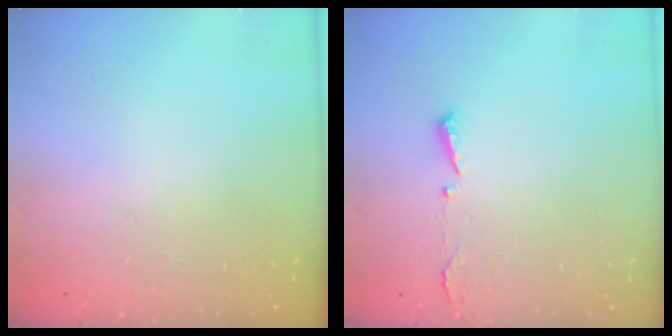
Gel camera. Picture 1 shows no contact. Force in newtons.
{"total": 2.9, "press": 2.8, "slide": 0.6}